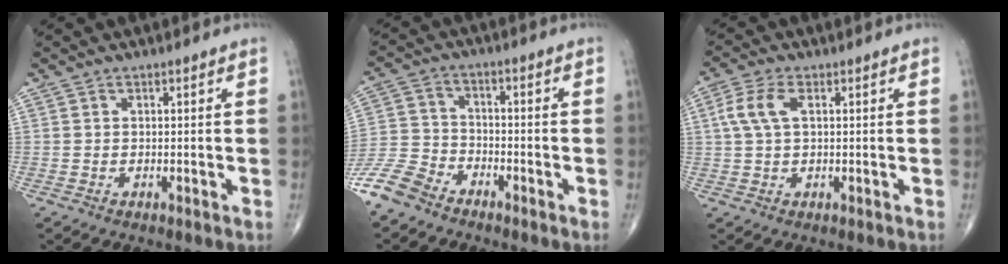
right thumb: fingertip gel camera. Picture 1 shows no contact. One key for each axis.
{"total": 8.3, "fx": -6.6, "fy": 4.2, "fz": 2.9, "tx": -0.061, "ty": 0.019, "tz": -0.144}
{"total": 5.5, "fx": 1.3, "fy": 2.7, "fz": 4.6, "tx": -0.118, "ty": 0.016, "tz": 0.024}